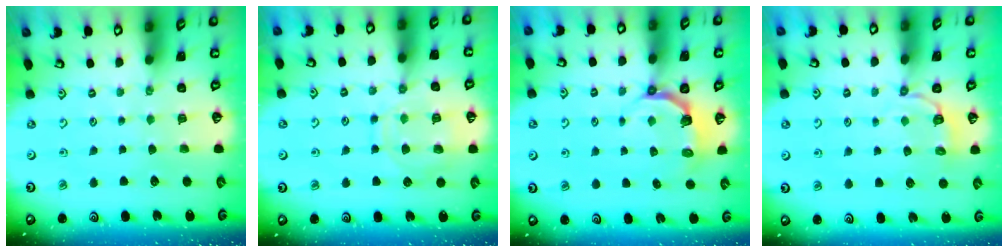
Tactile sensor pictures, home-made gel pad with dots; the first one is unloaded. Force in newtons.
{"total": 11.5, "press": 11.4, "slide": 1.2}
{"total": 4.8, "press": 3.2, "slide": 3.6}
{"total": 3.7, "press": 2.4, "slide": 2.8}